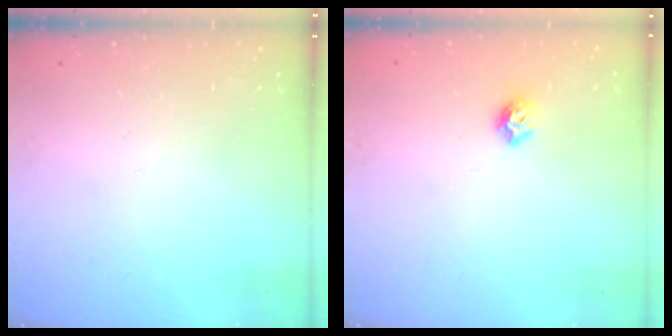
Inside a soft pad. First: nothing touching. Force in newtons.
{"total": 6.0, "press": 5.9, "slide": 0.8}